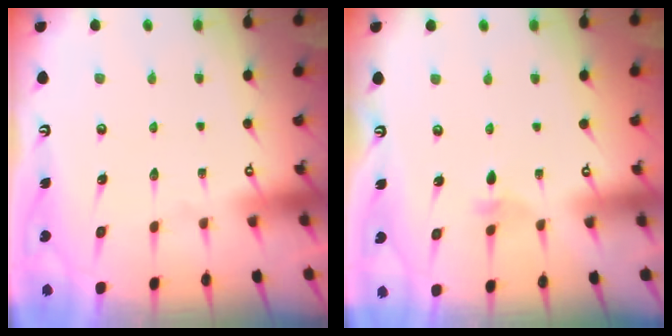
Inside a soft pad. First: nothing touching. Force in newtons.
{"total": 2.0, "press": 2.0, "slide": 0.5}